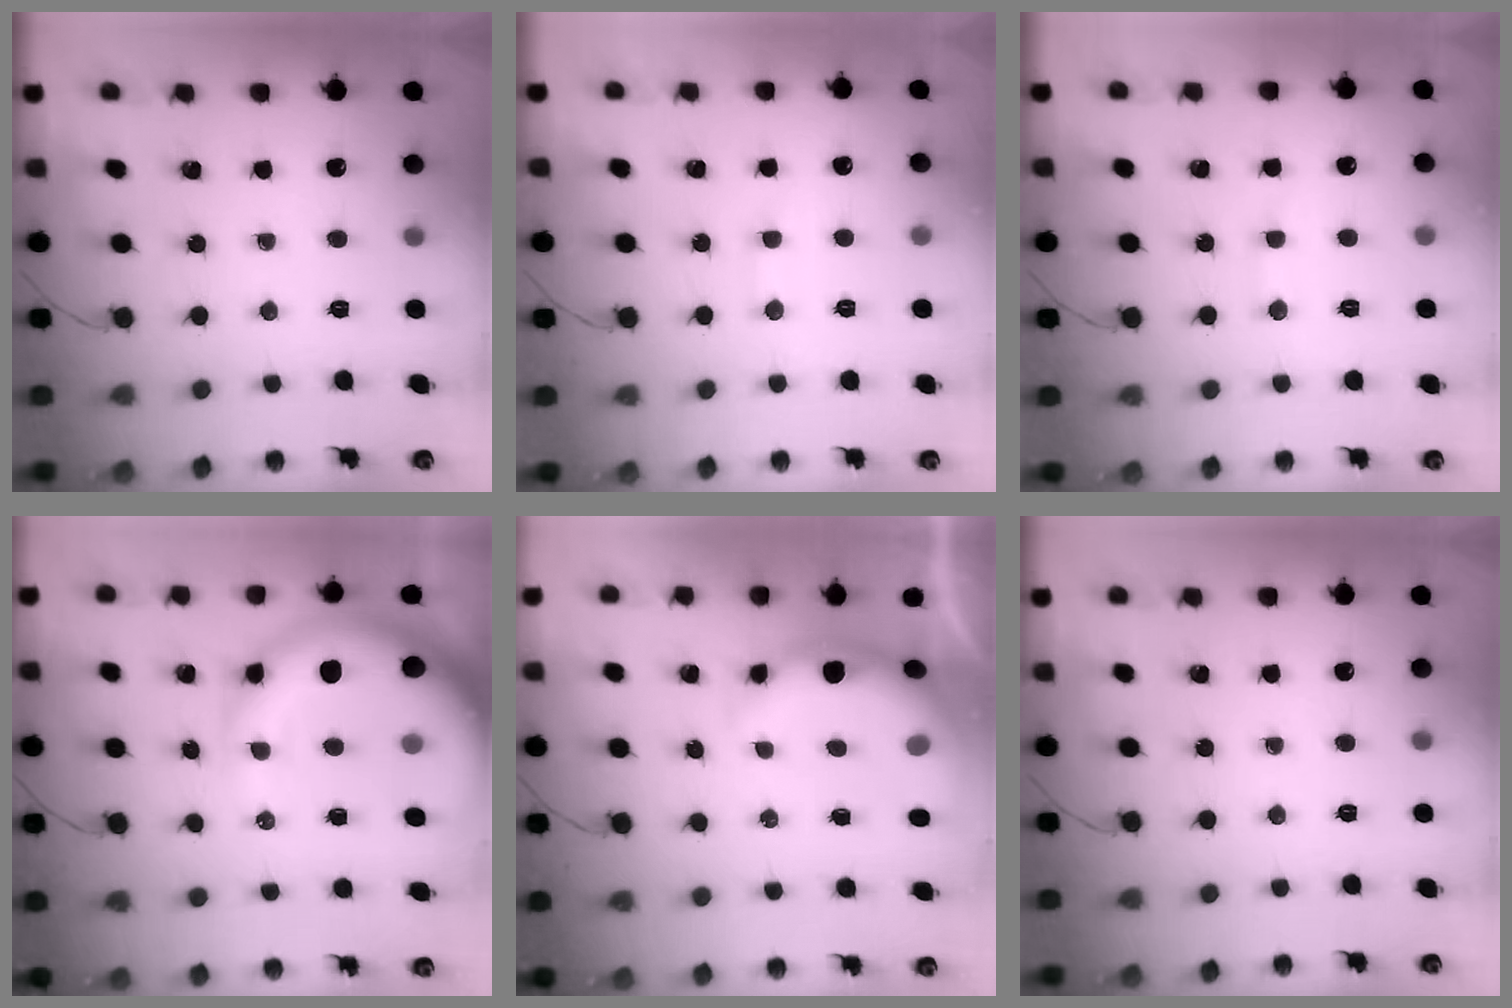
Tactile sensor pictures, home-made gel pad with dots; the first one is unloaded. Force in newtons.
{"total": 5.9, "press": 5.8, "slide": 1.2}
{"total": 5.9, "press": 5.7, "slide": 1.6}
{"total": 12.6, "press": 12.1, "slide": 3.4}
{"total": 6.5, "press": 6.4, "slide": 1.2}
{"total": 0.0}